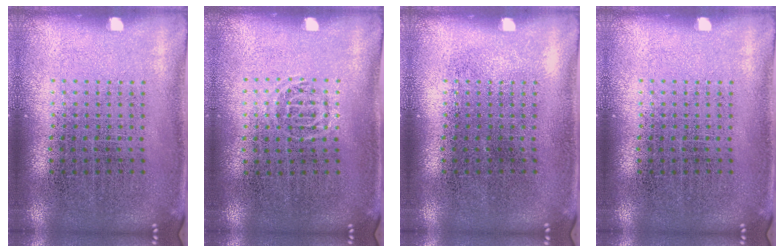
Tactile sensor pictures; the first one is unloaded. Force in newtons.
{"total": 0.6, "press": 0.5, "slide": 0.4}
{"total": 0.0}
{"total": 0.0}